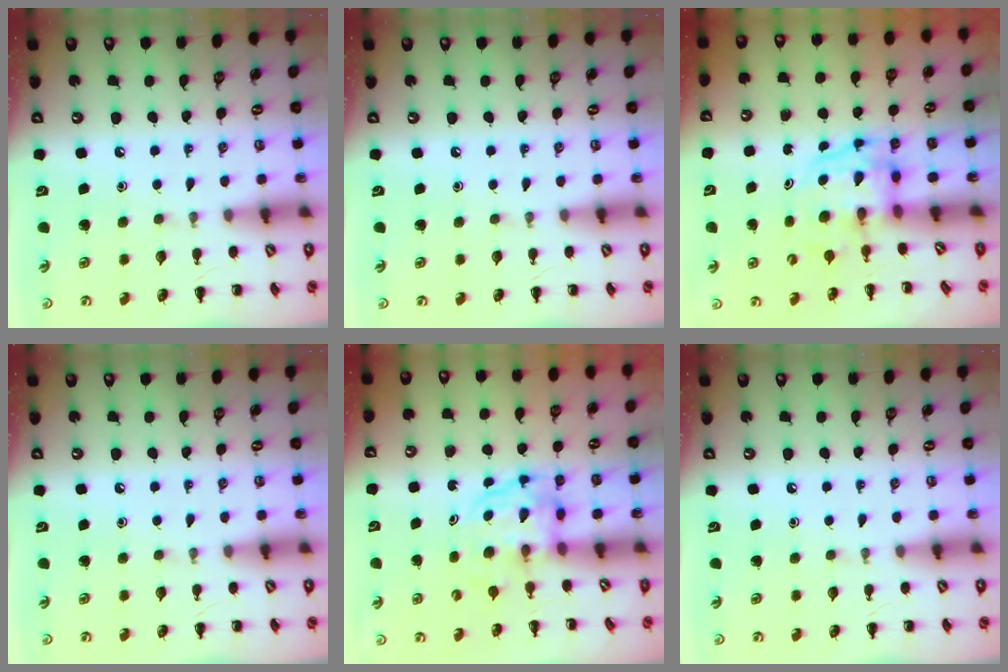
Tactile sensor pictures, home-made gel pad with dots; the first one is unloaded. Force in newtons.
{"total": 0.0}
{"total": 4.0, "press": 3.9, "slide": 0.7}
{"total": 0.0}
{"total": 3.7, "press": 3.7, "slide": 0.3}
{"total": 0.0}